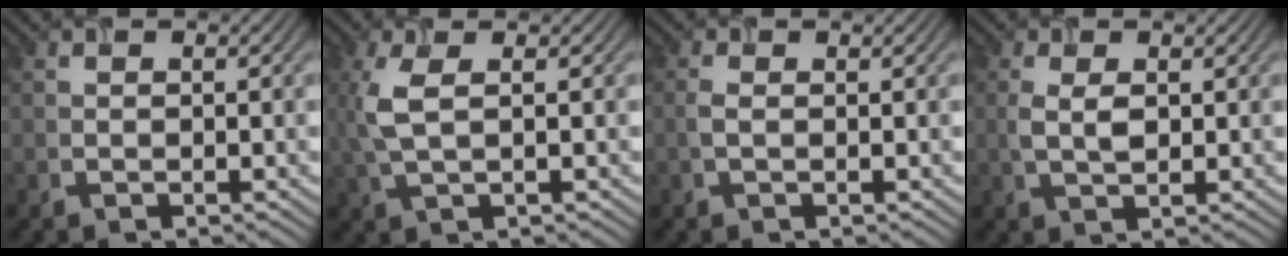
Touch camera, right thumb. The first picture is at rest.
{"total": 4.6, "force": [0.8, 1.6, 4.3], "torque": [-0.114, 0.005, 0.014]}
{"total": 1.1, "force": [-0.1, 0.4, 1.0], "torque": [-0.029, 0.002, -0.003]}
{"total": 2.8, "force": [0.5, 1.2, 2.5], "torque": [-0.062, -0.001, 0.011]}